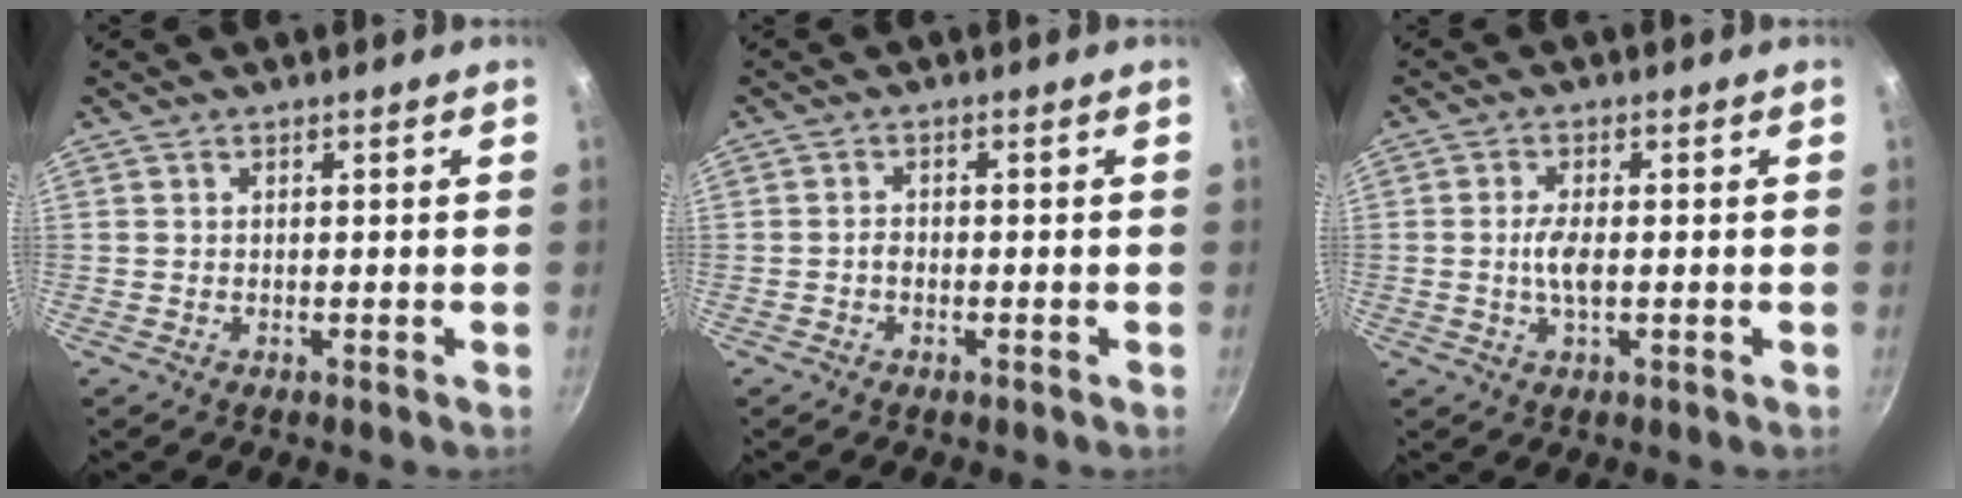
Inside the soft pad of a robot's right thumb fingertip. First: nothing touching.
{"total": 1.4, "force": [-0.6, 0.8, 0.9], "torque": [-0.020, 0.008, -0.014]}
{"total": 3.9, "force": [-0.3, 1.4, 3.7], "torque": [-0.080, 0.000, -0.009]}